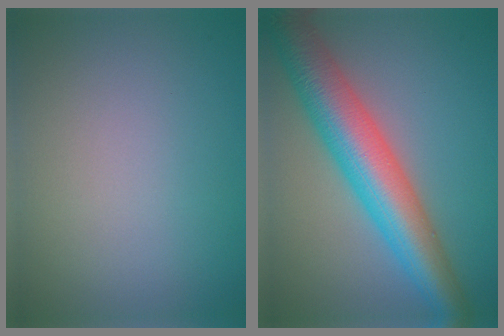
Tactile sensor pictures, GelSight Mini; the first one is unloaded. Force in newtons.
{"total": 8.9, "press": 8.9, "slide": 0.1}